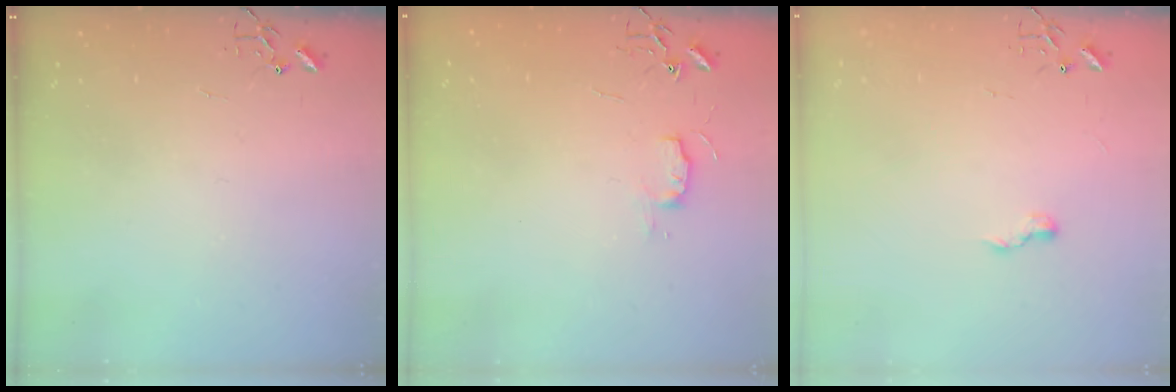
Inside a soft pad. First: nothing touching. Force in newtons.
{"total": 5.9, "press": 5.8, "slide": 0.5}
{"total": 6.1, "press": 6.0, "slide": 0.7}